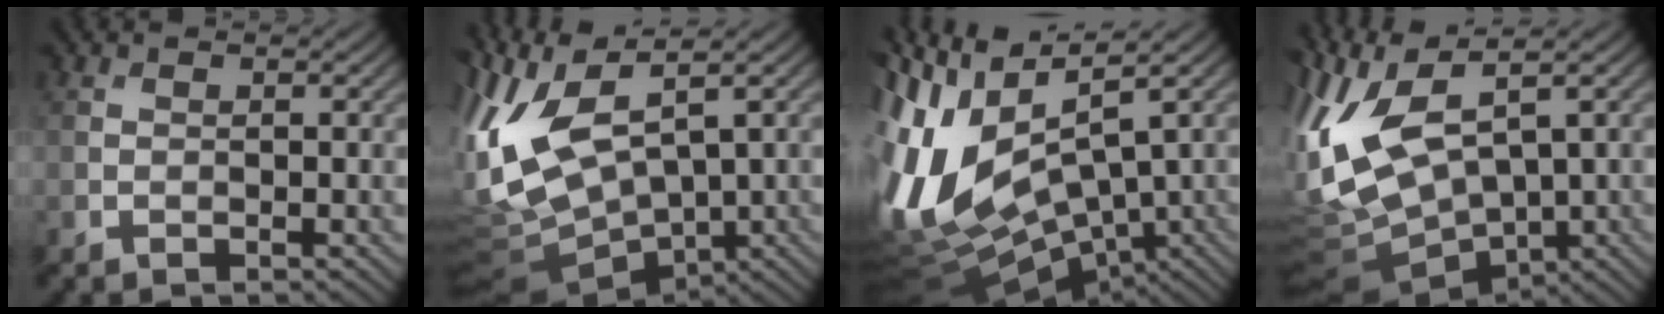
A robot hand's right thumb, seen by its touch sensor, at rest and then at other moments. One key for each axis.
{"total": 13.6, "fx": 3.1, "fy": 6.0, "fz": 11.8, "tx": -0.294, "ty": -0.001, "tz": 0.075}
{"total": 16.4, "fx": -0.1, "fy": 7.7, "fz": 14.5, "tx": -0.347, "ty": -0.014, "tz": 0.021}
{"total": 13.9, "fx": 2.9, "fy": 6.3, "fz": 12.0, "tx": -0.299, "ty": -0.003, "tz": 0.072}